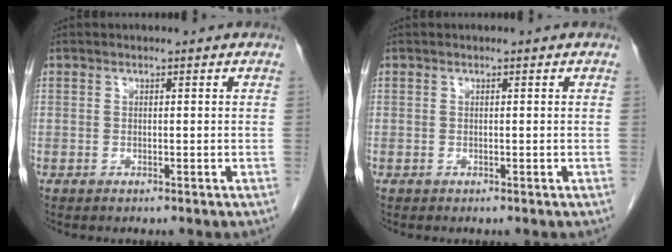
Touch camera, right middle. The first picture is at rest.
{"total": 0.0}